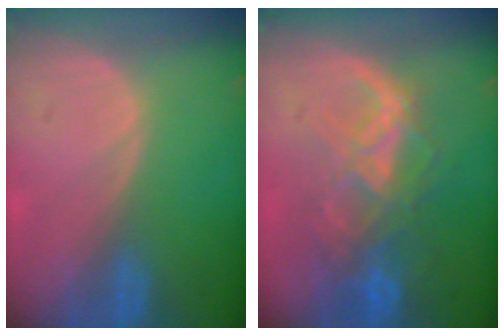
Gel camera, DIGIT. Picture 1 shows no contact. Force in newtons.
{"total": 8.8, "press": 7.5, "slide": 4.7}